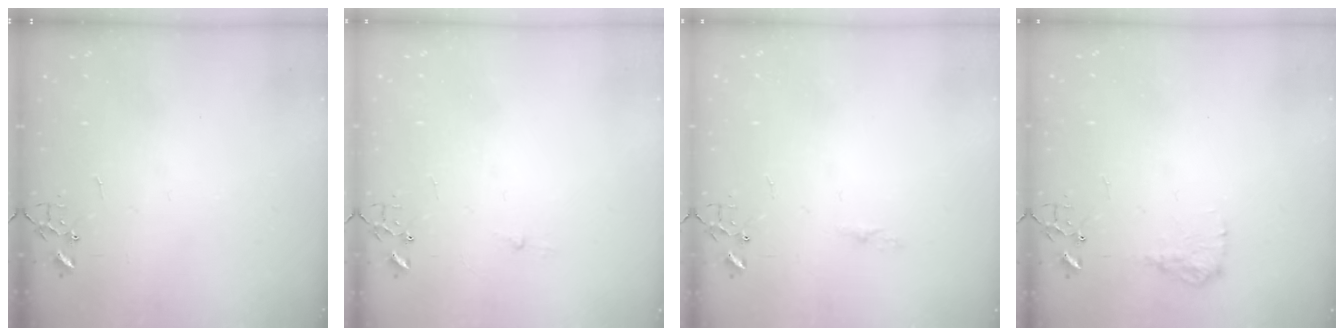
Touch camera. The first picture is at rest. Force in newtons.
{"total": 2.6, "press": 2.5, "slide": 0.4}
{"total": 3.3, "press": 3.3, "slide": 0.4}
{"total": 9.6, "press": 9.6, "slide": 0.3}